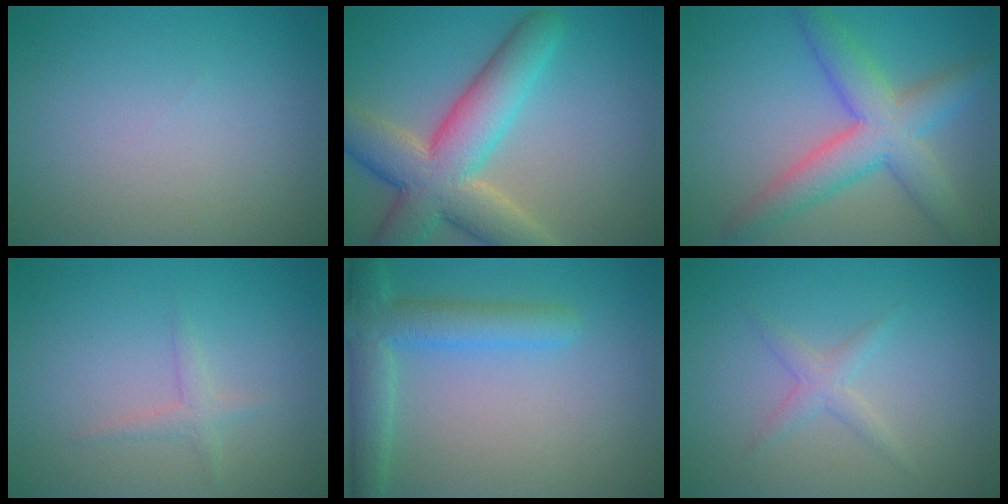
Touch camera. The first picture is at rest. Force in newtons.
{"total": 9.4, "press": 9.3, "slide": 0.6}
{"total": 6.6, "press": 6.6, "slide": 0.3}
{"total": 1.3, "press": 1.3, "slide": 0.1}
{"total": 4.9, "press": 4.9, "slide": 0.3}
{"total": 1.6, "press": 1.6, "slide": 0.0}